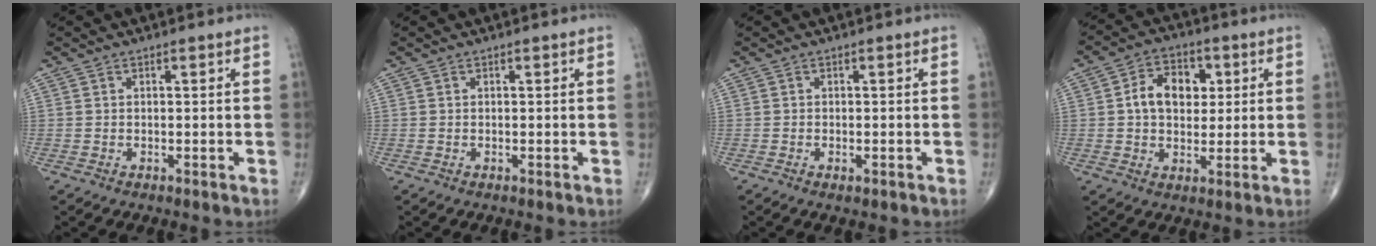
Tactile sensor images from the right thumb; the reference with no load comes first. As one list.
[{"total": 0.0}, {"total": 1.0, "force": [-0.5, 0.4, 0.8], "torque": [-0.012, -0.001, -0.007]}, {"total": 9.9, "force": [1.7, 7.0, 6.8], "torque": [-0.082, 0.009, 0.023]}]